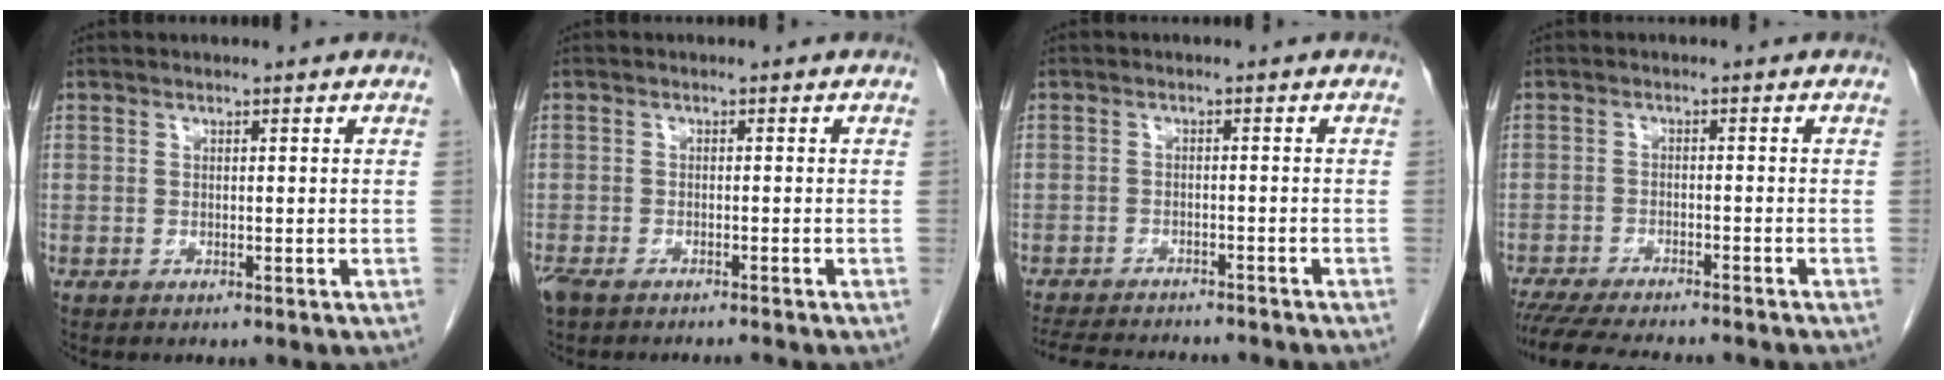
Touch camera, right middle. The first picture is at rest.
{"total": 4.4, "force": [-3.8, 0.7, 2.1], "torque": [-0.039, -0.006, -0.065]}
{"total": 13.0, "force": [-11.8, 2.5, 5.0], "torque": [-0.094, -0.012, -0.157]}
{"total": 13.8, "force": [-12.2, 1.8, 6.1], "torque": [-0.099, -0.023, -0.172]}